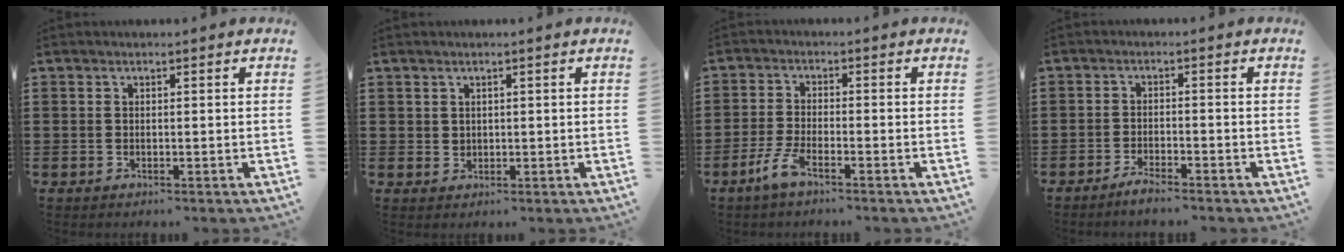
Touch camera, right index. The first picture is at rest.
{"total": 1.3, "force": [0.9, 1.0, 0.1], "torque": [-0.005, 0.003, 0.018]}
{"total": 3.9, "force": [-2.7, 0.6, 2.8], "torque": [-0.082, -0.010, -0.060]}
{"total": 2.3, "force": [-2.1, 0.1, 0.8], "torque": [-0.017, 0.003, -0.041]}